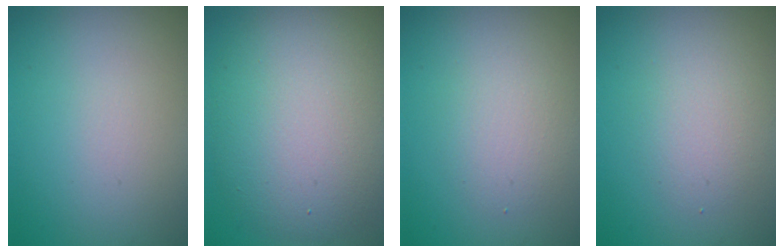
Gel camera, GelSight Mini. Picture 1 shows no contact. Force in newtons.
{"total": 9.4, "press": 9.4, "slide": 0.6}
{"total": 2.6, "press": 2.6, "slide": 0.2}
{"total": 2.4, "press": 2.4, "slide": 0.2}